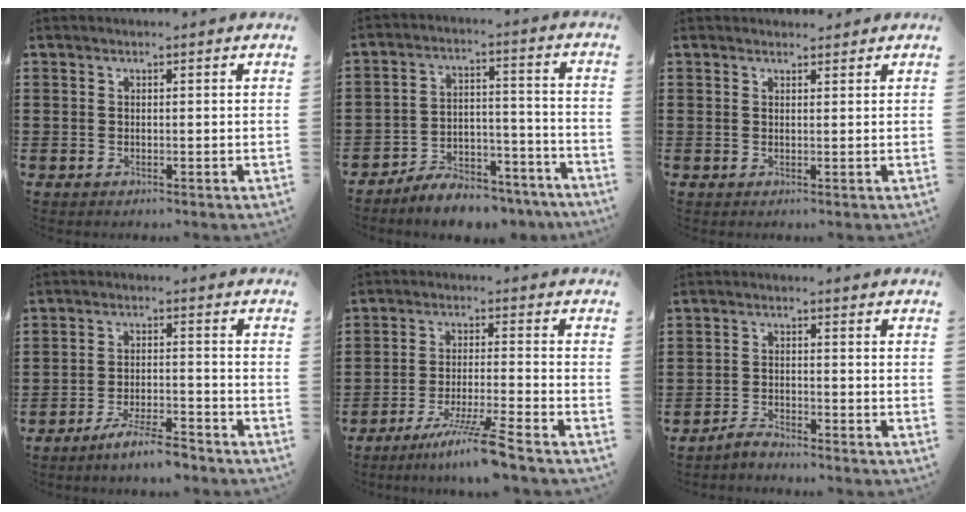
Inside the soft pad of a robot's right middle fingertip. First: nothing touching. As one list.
[{"total": 7.0, "force": [-6.8, 1.4, 1.2], "torque": [-0.013, 0.022, -0.128]}, {"total": 0.9, "force": [0.8, 0.4, 0.0], "torque": [0.007, 0.000, 0.013]}, {"total": 5.3, "force": [-4.7, 0.0, 2.5], "torque": [-0.055, -0.009, -0.089]}, {"total": 7.6, "force": [-6.1, -0.9, 4.5], "torque": [-0.082, -0.017, -0.113]}, {"total": 2.6, "force": [-2.6, 0.1, 0.4], "torque": [-0.020, -0.001, -0.054]}]